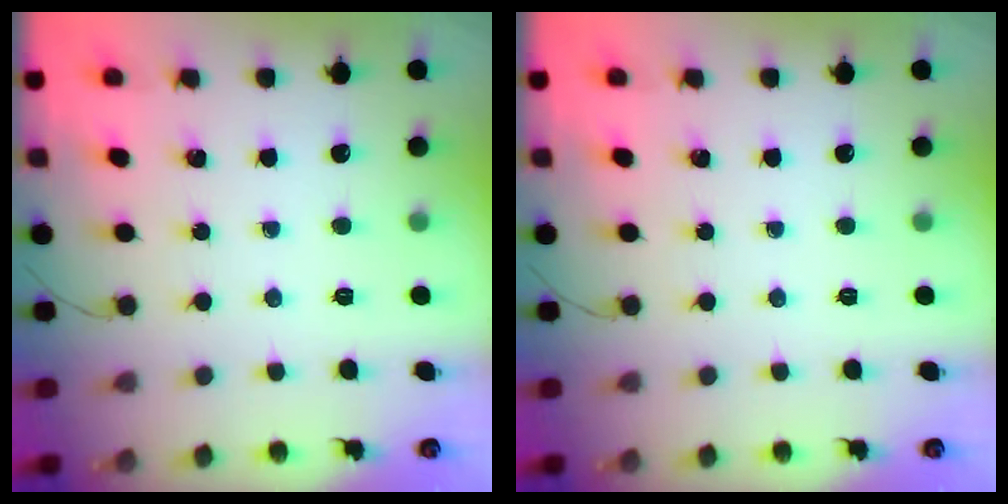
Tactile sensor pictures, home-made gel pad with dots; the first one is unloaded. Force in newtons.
{"total": 0.0}